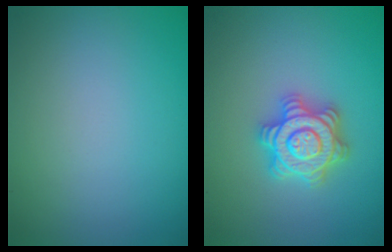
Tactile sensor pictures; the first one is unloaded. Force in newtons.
{"total": 4.8, "press": 4.8, "slide": 0.8}